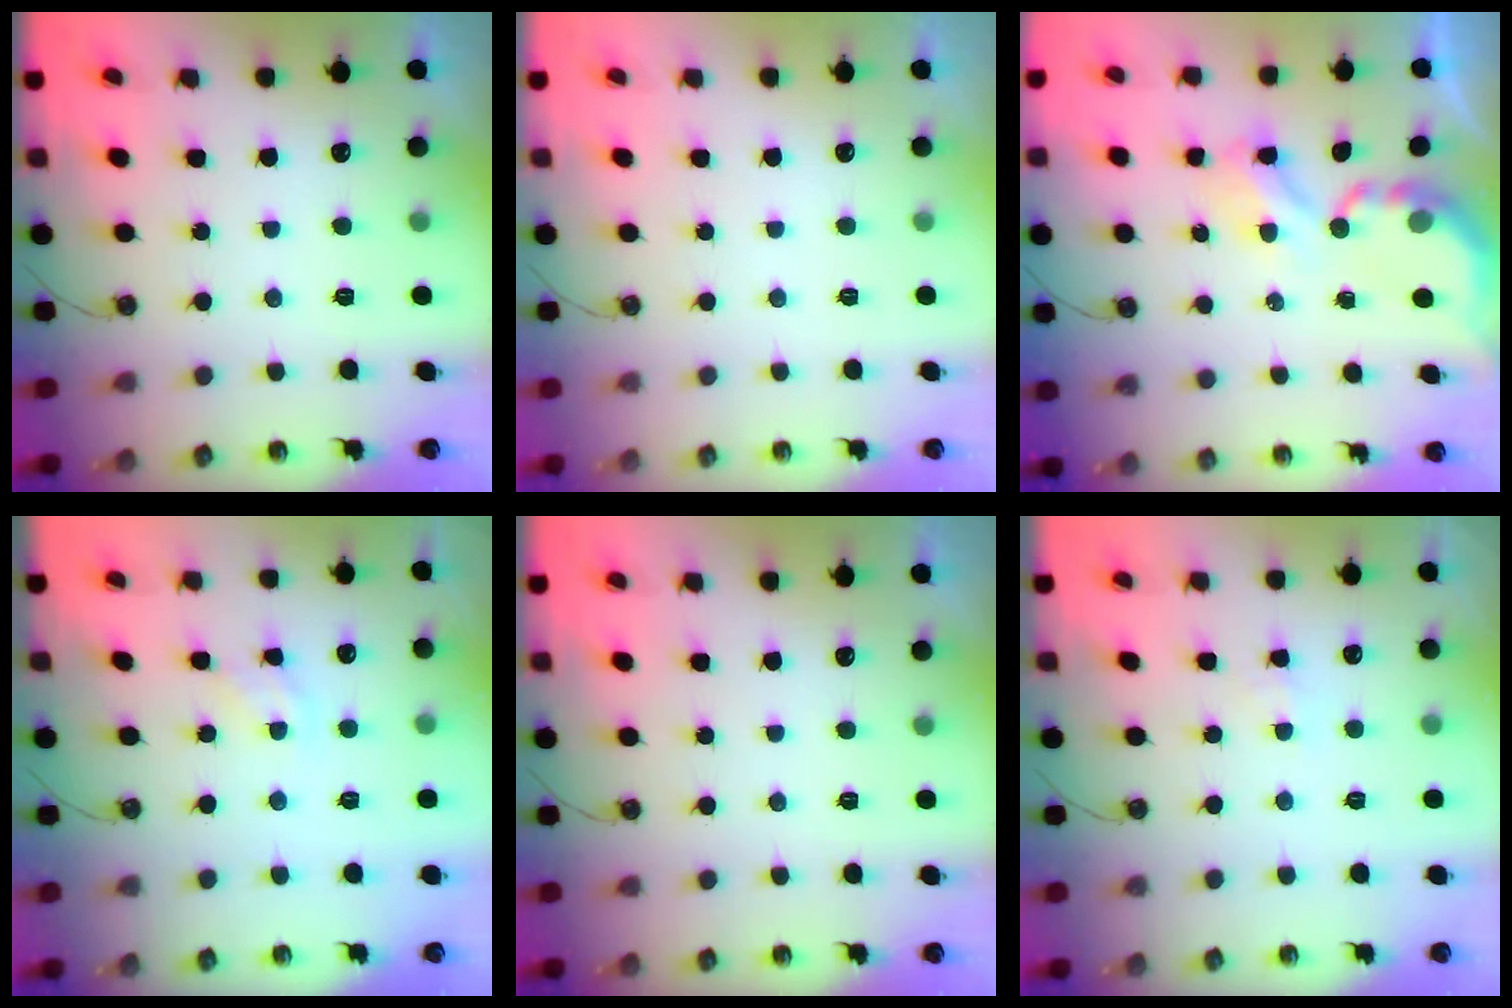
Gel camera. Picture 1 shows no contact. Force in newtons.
{"total": 0.0}
{"total": 4.7, "press": 4.7, "slide": 0.3}
{"total": 3.4, "press": 3.4, "slide": 0.3}
{"total": 0.0}
{"total": 1.6, "press": 1.5, "slide": 0.3}